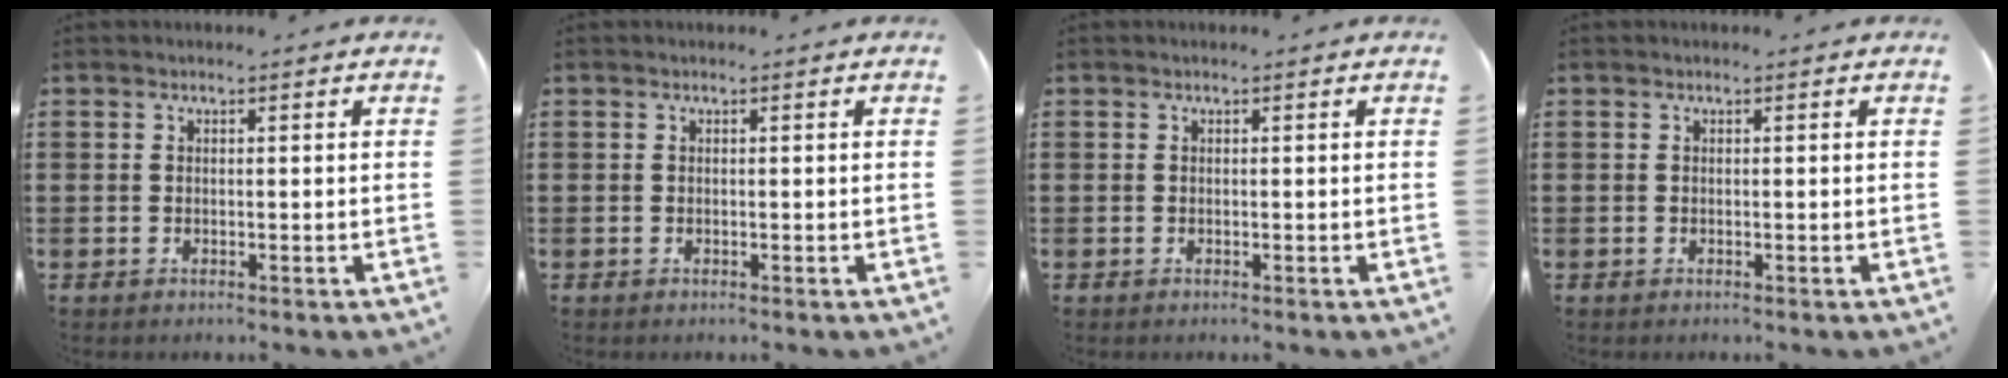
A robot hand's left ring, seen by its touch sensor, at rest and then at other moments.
{"total": 0.0}
{"total": 0.0}
{"total": 0.0}